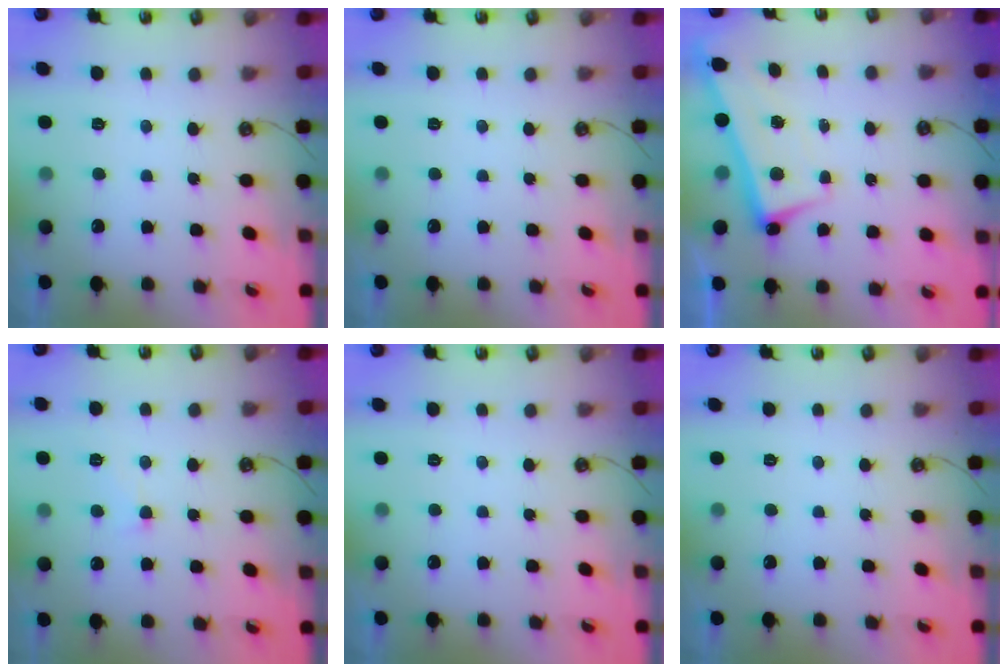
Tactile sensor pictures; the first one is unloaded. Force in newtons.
{"total": 0.0}
{"total": 2.6, "press": 2.5, "slide": 0.8}
{"total": 1.6, "press": 1.5, "slide": 0.5}
{"total": 0.0}
{"total": 0.0}